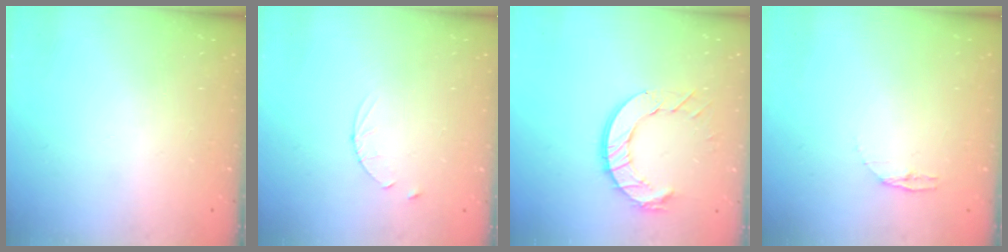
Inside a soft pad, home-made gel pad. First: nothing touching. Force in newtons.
{"total": 3.0, "press": 2.9, "slide": 0.4}
{"total": 11.0, "press": 10.9, "slide": 1.1}
{"total": 3.4, "press": 3.4, "slide": 0.4}